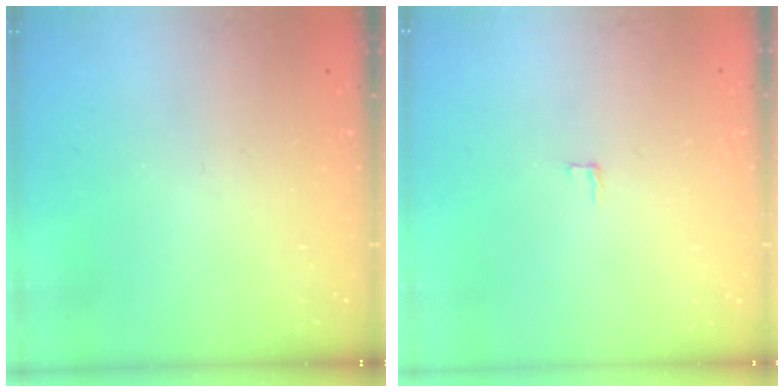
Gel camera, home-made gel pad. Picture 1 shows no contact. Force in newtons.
{"total": 2.0, "press": 2.0, "slide": 0.2}